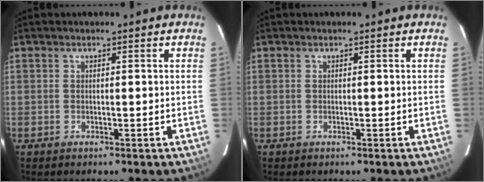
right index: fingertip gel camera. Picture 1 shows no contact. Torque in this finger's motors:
{"motor_torque": [-0.10, 0.00, 0.04, 0.00]}